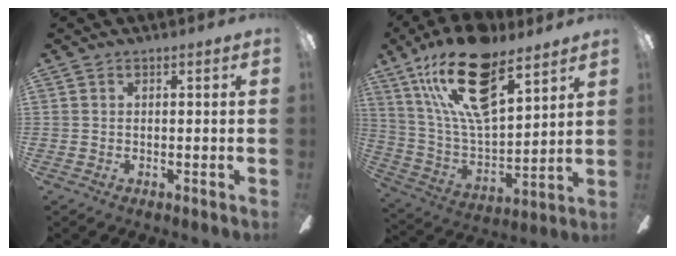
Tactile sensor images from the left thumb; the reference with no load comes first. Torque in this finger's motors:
{"motor_torque": [0.70, 0.65, 2.00, -0.78, 0.26]}